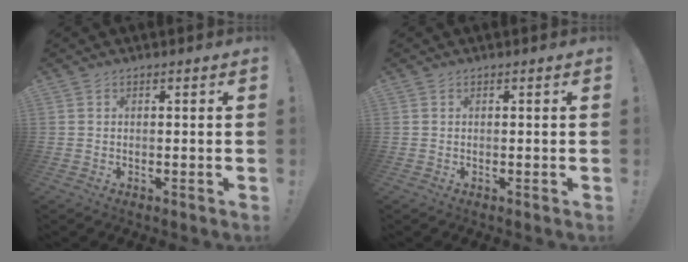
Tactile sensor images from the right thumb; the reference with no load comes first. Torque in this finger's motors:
{"motor_torque": [0.00, 0.00, -0.02, 0.00, 0.00]}